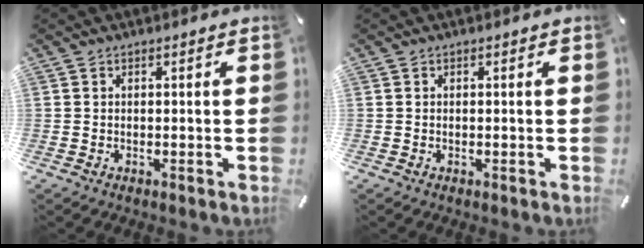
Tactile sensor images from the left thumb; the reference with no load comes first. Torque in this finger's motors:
{"motor_torque": [0.00, 0.00, -0.03, 0.04, 0.00]}